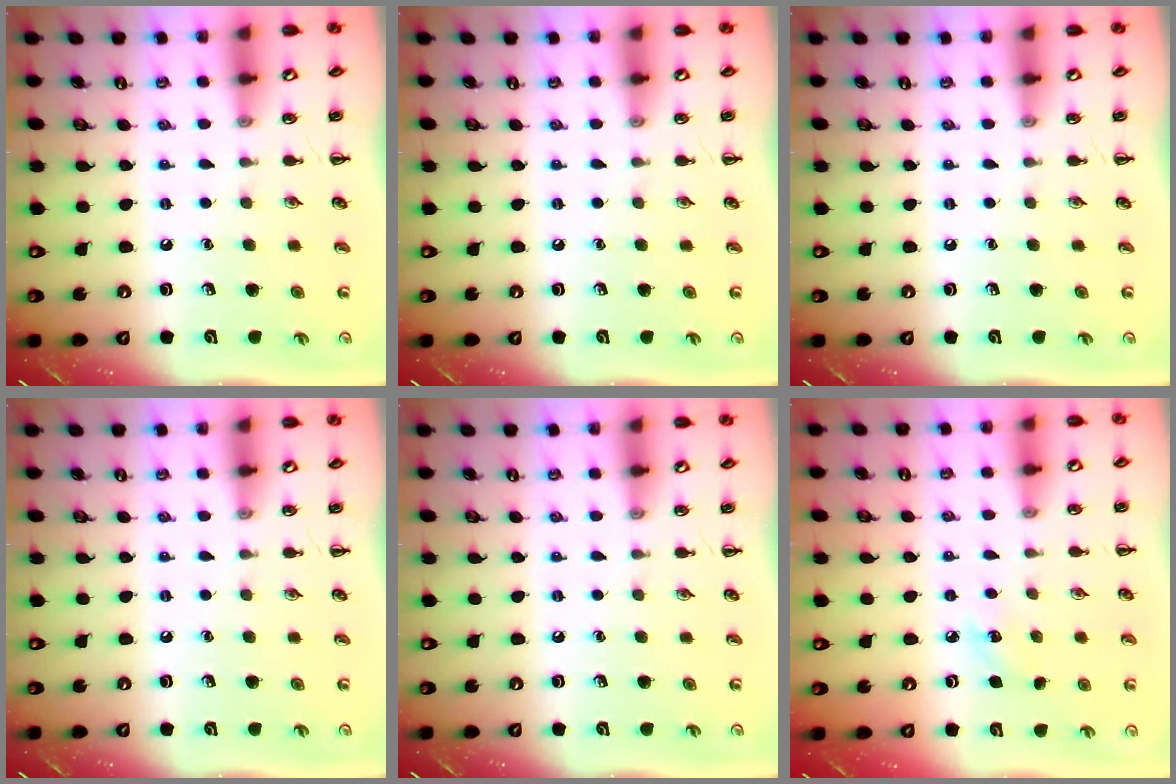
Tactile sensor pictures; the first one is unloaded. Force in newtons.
{"total": 0.0}
{"total": 0.0}
{"total": 0.0}
{"total": 0.0}
{"total": 5.4, "press": 5.2, "slide": 1.5}